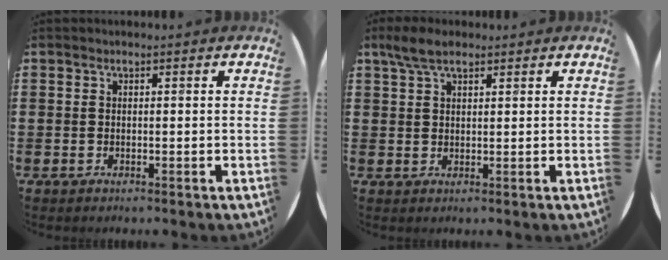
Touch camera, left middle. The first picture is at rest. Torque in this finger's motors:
{"motor_torque": [0.73, -0.38, -0.02, -0.03]}